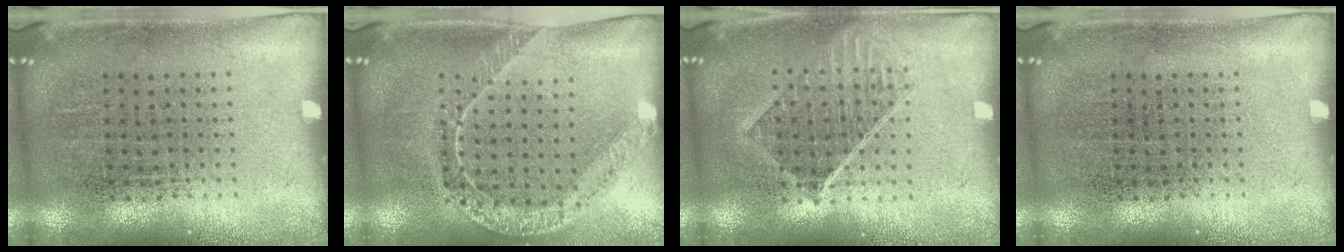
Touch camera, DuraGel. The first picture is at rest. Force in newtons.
{"total": 1.3, "press": 1.3, "slide": 0.2}
{"total": 1.4, "press": 1.3, "slide": 0.6}
{"total": 0.0}